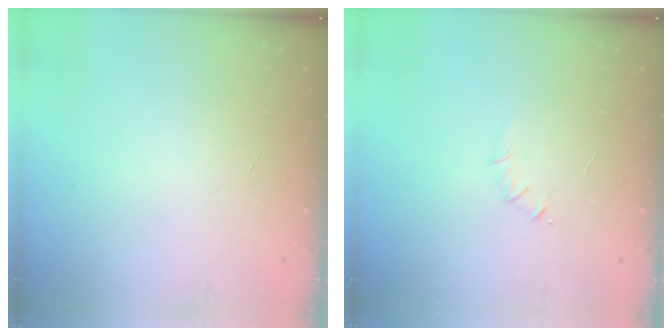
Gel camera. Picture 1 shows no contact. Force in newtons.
{"total": 2.7, "press": 2.6, "slide": 0.8}